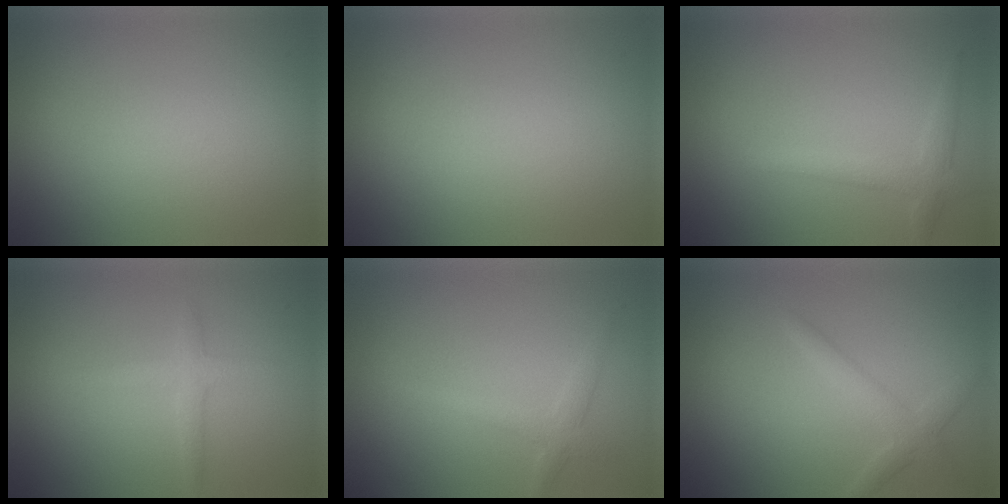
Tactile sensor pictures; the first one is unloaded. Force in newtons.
{"total": 0.0}
{"total": 2.3, "press": 2.3, "slide": 0.2}
{"total": 1.7, "press": 1.7, "slide": 0.1}
{"total": 1.9, "press": 1.9, "slide": 0.1}
{"total": 2.3, "press": 2.3, "slide": 0.1}